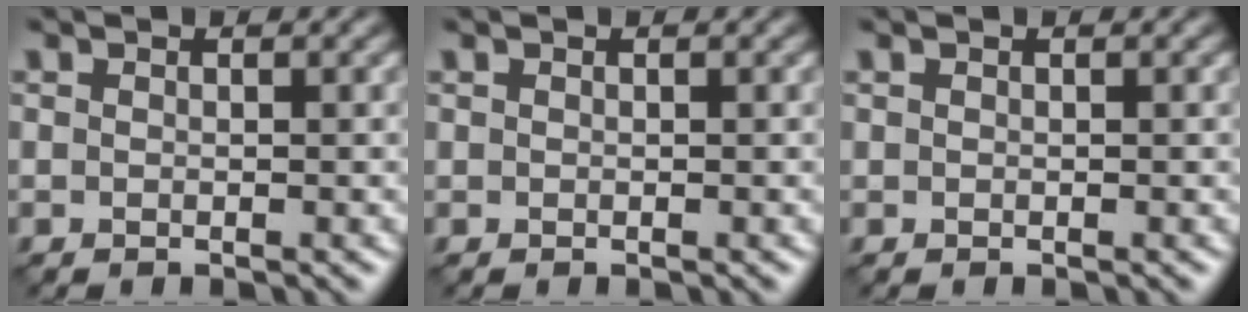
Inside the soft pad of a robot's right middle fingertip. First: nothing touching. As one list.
[{"total": 0.0}, {"total": 0.0}]